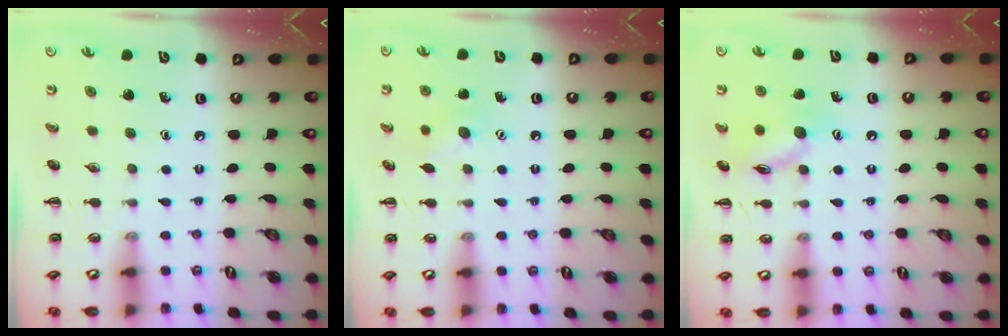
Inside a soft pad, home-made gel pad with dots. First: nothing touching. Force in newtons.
{"total": 6.5, "press": 6.3, "slide": 1.6}
{"total": 10.5, "press": 10.5, "slide": 0.5}